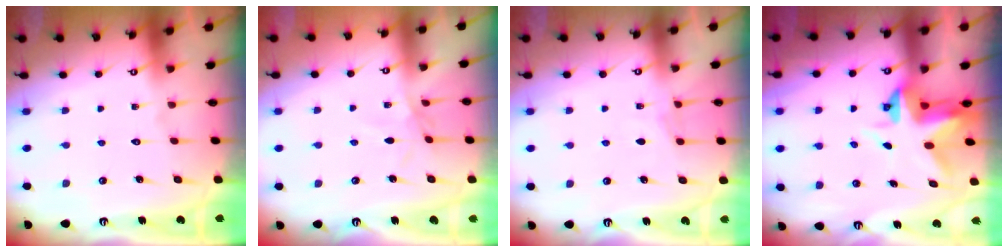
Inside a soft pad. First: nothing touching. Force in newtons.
{"total": 2.2, "press": 2.1, "slide": 0.5}
{"total": 3.7, "press": 3.7, "slide": 0.4}
{"total": 4.0, "press": 4.0, "slide": 0.2}